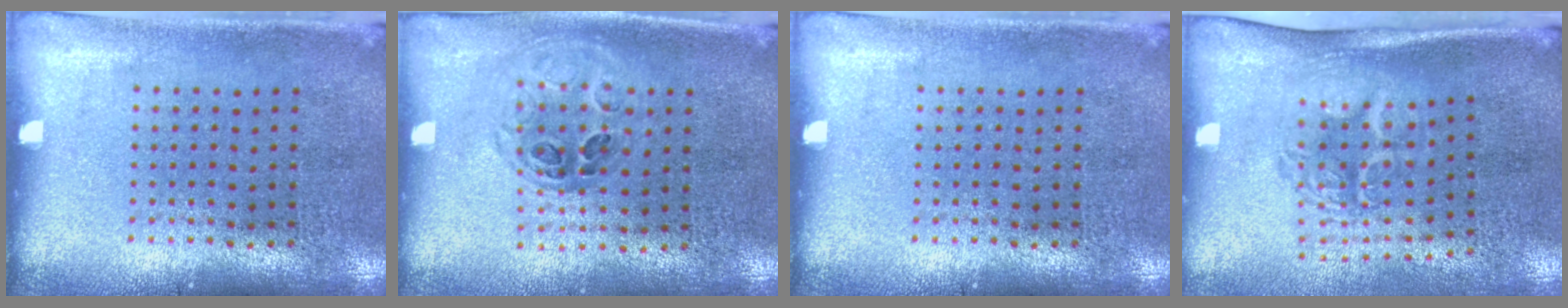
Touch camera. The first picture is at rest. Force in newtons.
{"total": 0.9, "press": 0.9, "slide": 0.3}
{"total": 0.0}
{"total": 1.7, "press": 1.3, "slide": 1.2}